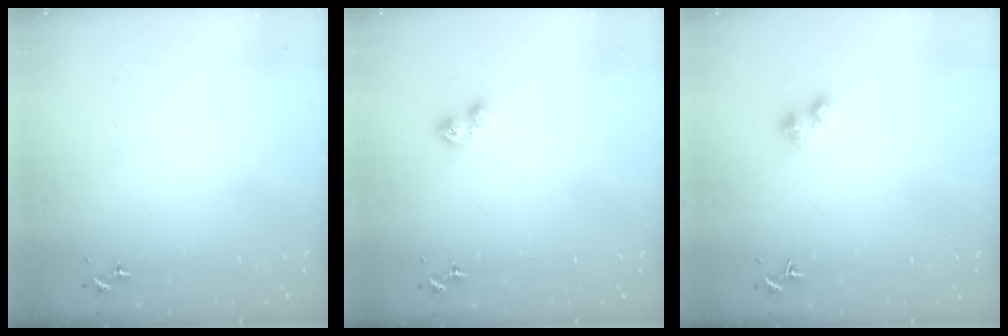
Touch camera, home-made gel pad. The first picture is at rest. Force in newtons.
{"total": 3.7, "press": 3.7, "slide": 0.5}
{"total": 4.0, "press": 3.9, "slide": 0.6}